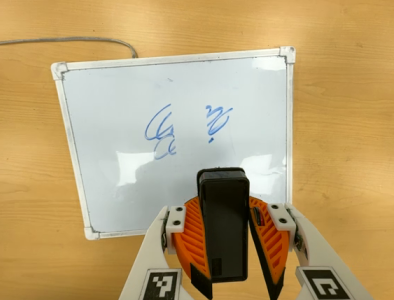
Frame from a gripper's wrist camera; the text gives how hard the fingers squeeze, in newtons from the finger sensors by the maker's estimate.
{"total": 9.5, "left": 9.1, "right": 9.9}